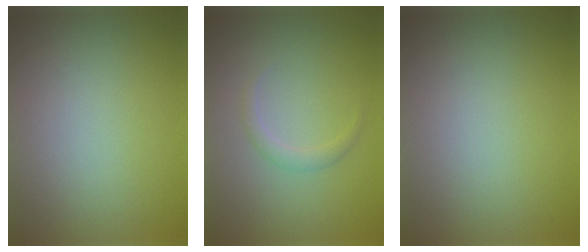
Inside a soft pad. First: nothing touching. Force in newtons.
{"total": 1.1, "press": 1.1, "slide": 0.1}
{"total": 0.0}